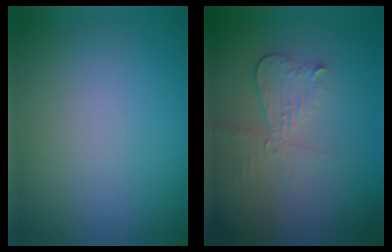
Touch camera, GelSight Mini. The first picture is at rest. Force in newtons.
{"total": 3.1, "press": 2.7, "slide": 1.5}